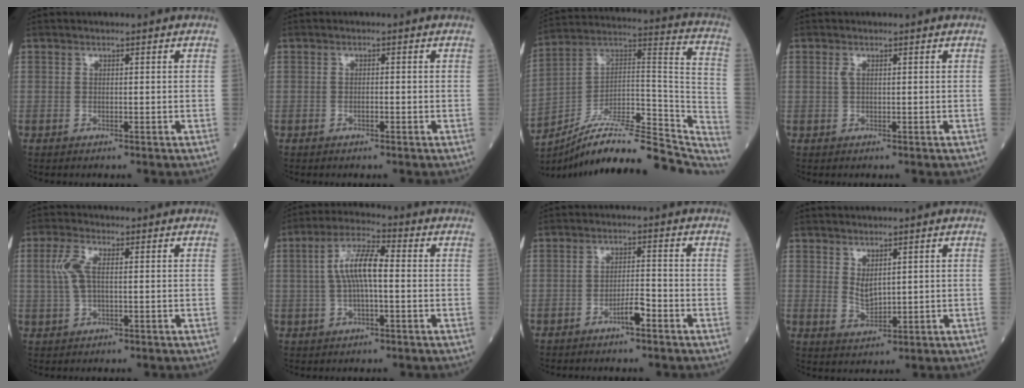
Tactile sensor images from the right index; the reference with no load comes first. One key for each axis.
{"total": 0.8, "fx": -0.4, "fy": 0.1, "fz": 0.6, "tx": -0.009, "ty": 0.000, "tz": -0.007}
{"total": 26.0, "fx": -22.4, "fy": 5.3, "fz": 12.1, "tx": -0.133, "ty": 0.038, "tz": -0.339}
{"total": 0.9, "fx": 0.3, "fy": 0.3, "fz": 0.8, "tx": -0.020, "ty": 0.001, "tz": 0.005}
{"total": 4.2, "fx": 0.7, "fy": 1.6, "fz": 3.8, "tx": -0.102, "ty": 0.009, "tz": 0.014}
{"total": 7.6, "fx": 0.3, "fy": 1.8, "fz": 7.4, "tx": -0.148, "ty": 0.020, "tz": 0.003}
{"total": 3.0, "fx": -2.0, "fy": 0.2, "fz": 2.2, "tx": -0.033, "ty": 0.001, "tz": -0.036}
{"total": 2.7, "fx": 1.2, "fy": 1.2, "fz": 2.2, "tx": -0.043, "ty": -0.007, "tz": 0.032}